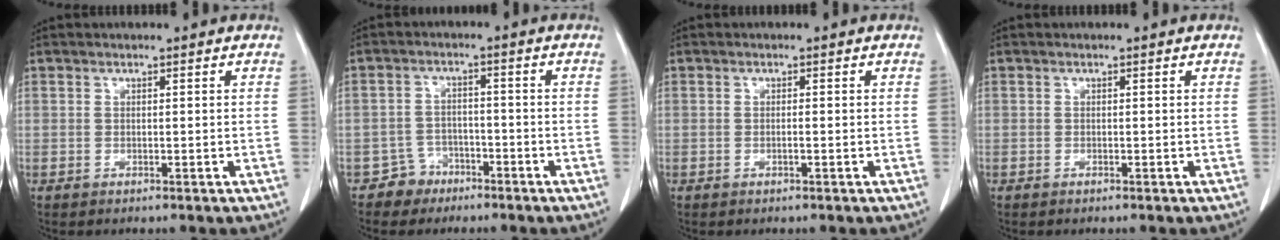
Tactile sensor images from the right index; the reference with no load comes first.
{"total": 4.0, "force": [-2.7, 2.9, -0.3], "torque": [0.009, 0.012, -0.046]}
{"total": 0.7, "force": [-0.2, 0.0, 0.6], "torque": [-0.012, 0.001, -0.002]}
{"total": 0.0}